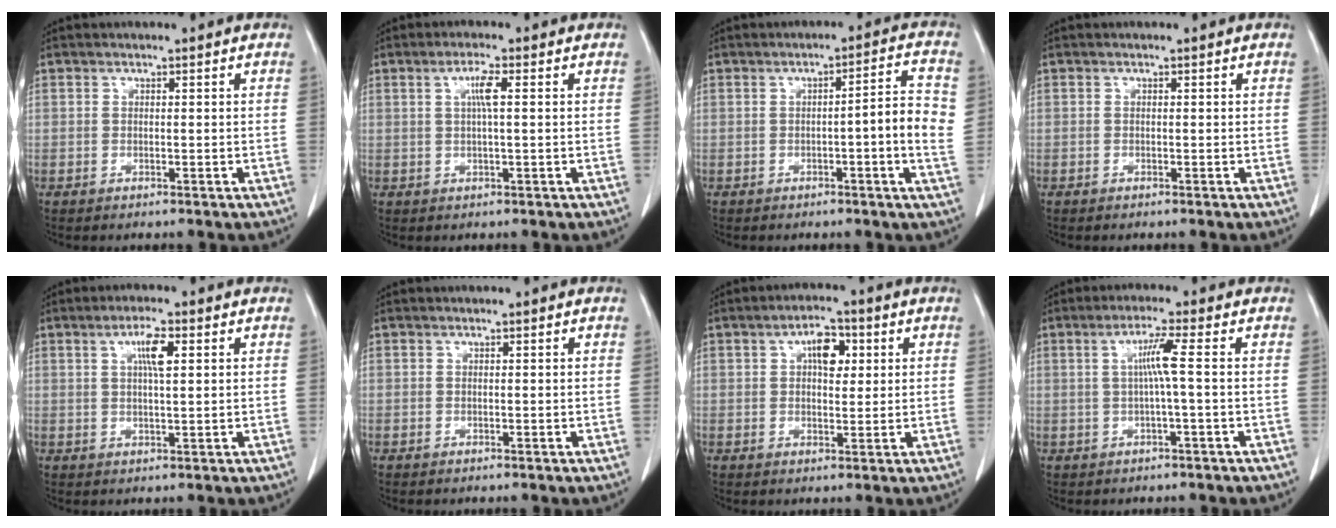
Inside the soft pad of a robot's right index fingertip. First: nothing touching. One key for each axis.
{"total": 3.0, "fx": 0.7, "fy": 0.3, "fz": 2.9, "tx": -0.054, "ty": 0.004, "tz": 0.012}
{"total": 7.0, "fx": -0.4, "fy": 0.0, "fz": 7.0, "tx": -0.091, "ty": 0.009, "tz": -0.011}
{"total": 0.0}
{"total": 4.3, "fx": 1.5, "fy": 0.5, "fz": 4.0, "tx": -0.073, "ty": 0.000, "tz": 0.025}
{"total": 0.0}
{"total": 5.0, "fx": 1.6, "fy": 2.4, "fz": 4.1, "tx": -0.065, "ty": 0.011, "tz": 0.023}
{"total": 4.1, "fx": 0.3, "fy": -0.8, "fz": 4.0, "tx": -0.076, "ty": 0.006, "tz": 0.005}